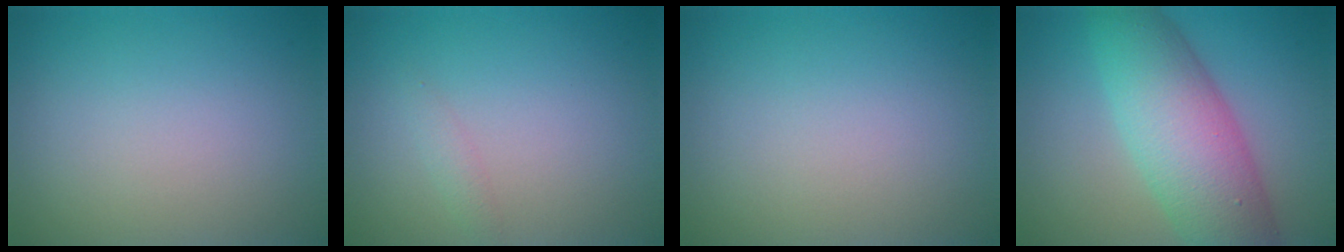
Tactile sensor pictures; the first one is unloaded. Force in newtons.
{"total": 0.9, "press": 0.9, "slide": 0.1}
{"total": 0.0}
{"total": 9.4, "press": 9.4, "slide": 0.3}